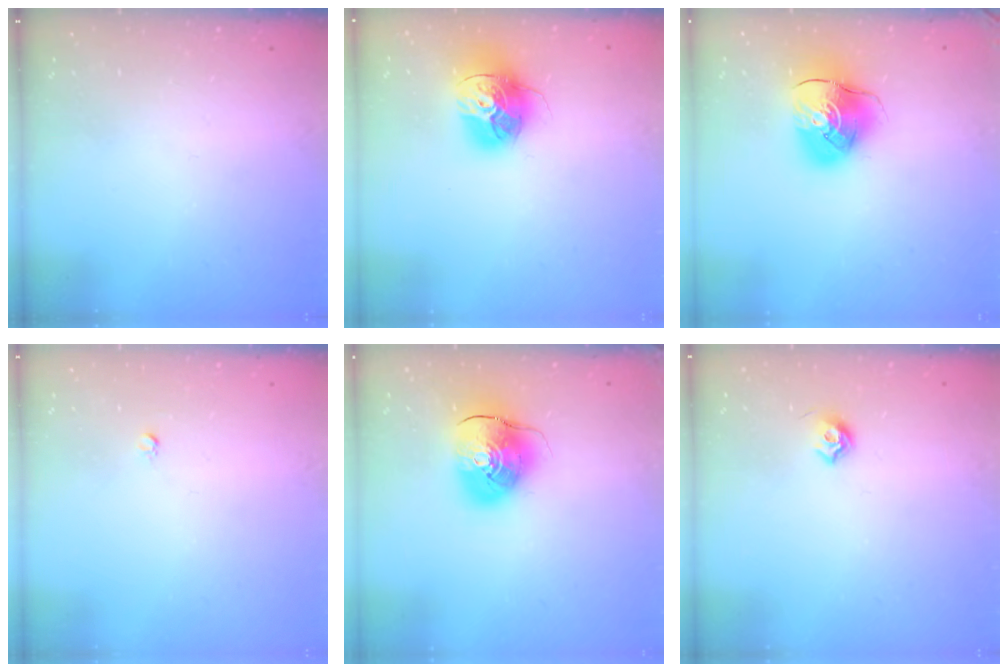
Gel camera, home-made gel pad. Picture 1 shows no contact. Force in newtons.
{"total": 17.1, "press": 17.0, "slide": 1.5}
{"total": 12.6, "press": 12.5, "slide": 1.6}
{"total": 2.5, "press": 2.5, "slide": 0.2}
{"total": 11.8, "press": 11.7, "slide": 1.9}
{"total": 6.0, "press": 5.9, "slide": 1.0}